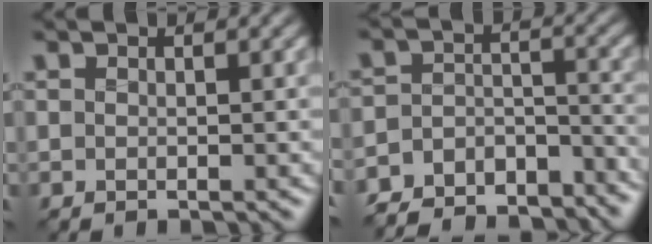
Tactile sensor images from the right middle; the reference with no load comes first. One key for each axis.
{"total": 8.8, "fx": -7.9, "fy": 3.3, "fz": 2.0, "tx": -0.041, "ty": 0.000, "tz": -0.122}